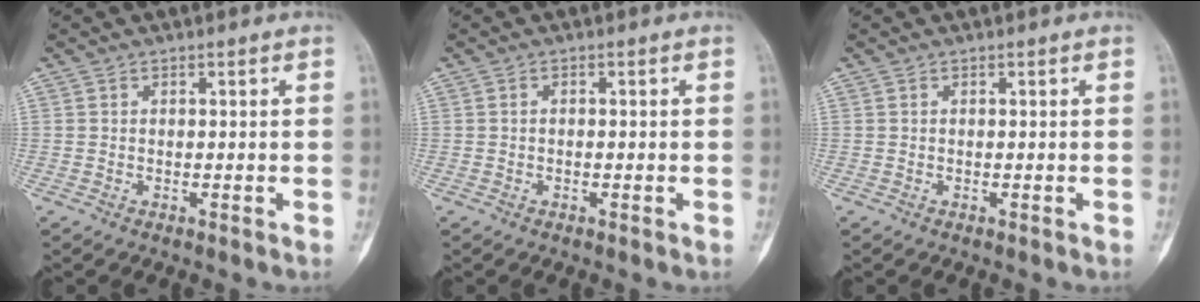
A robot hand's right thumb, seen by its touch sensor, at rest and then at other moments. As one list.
[{"total": 0.6, "force": [-0.1, 0.3, 0.5], "torque": [-0.009, 0.002, -0.003]}, {"total": 0.0}]